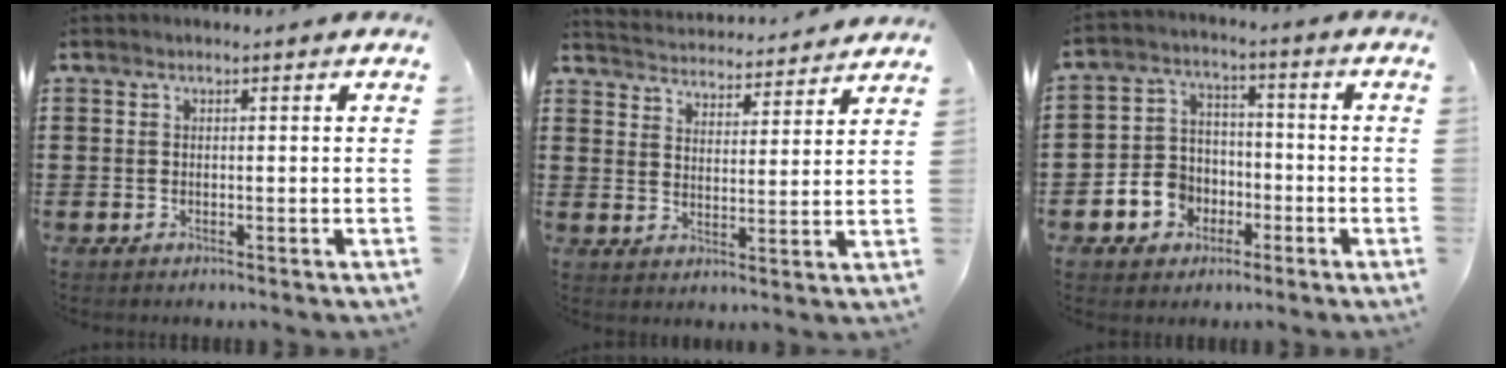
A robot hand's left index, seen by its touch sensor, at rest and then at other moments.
{"total": 4.0, "force": [4.0, -0.3, -0.4], "torque": [-0.015, -0.032, 0.065]}
{"total": 5.9, "force": [-2.4, 5.2, 1.4], "torque": [-0.051, 0.013, -0.048]}